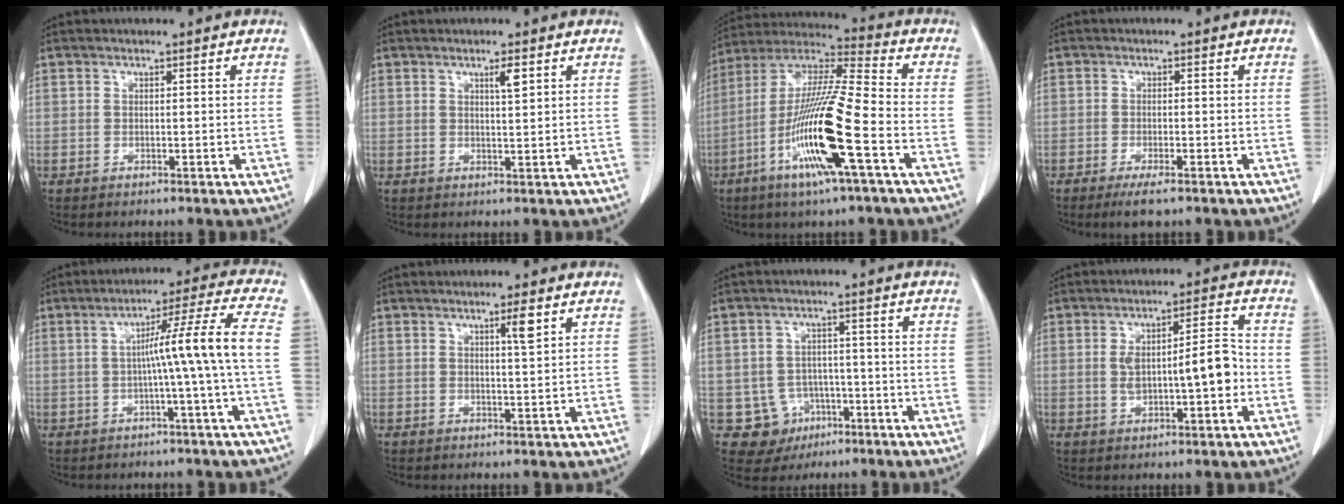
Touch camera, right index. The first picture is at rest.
{"total": 2.1, "force": [1.1, 0.1, 1.8], "torque": [-0.034, -0.003, 0.019]}
{"total": 17.4, "force": [-6.1, 0.3, 16.2], "torque": [-0.326, -0.013, -0.119]}
{"total": 3.5, "force": [-2.4, 0.5, 2.5], "torque": [-0.047, -0.008, -0.039]}
{"total": 9.5, "force": [-0.7, -2.3, 9.2], "torque": [-0.137, 0.018, -0.004]}
{"total": 2.6, "force": [1.3, -0.2, 2.2], "torque": [-0.040, -0.003, 0.022]}
{"total": 6.7, "force": [-2.3, 6.2, 0.9], "torque": [-0.014, 0.010, -0.026]}
{"total": 8.3, "force": [-0.8, 2.0, 8.1], "torque": [-0.140, 0.023, -0.006]}